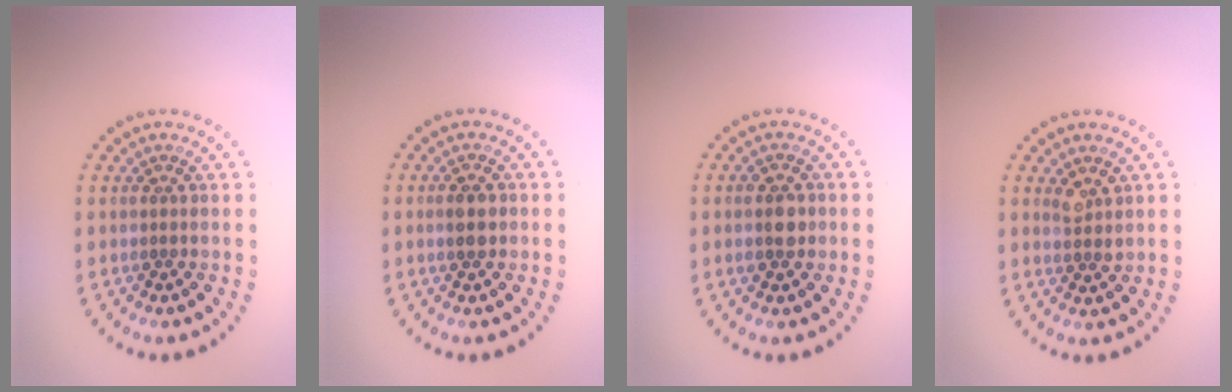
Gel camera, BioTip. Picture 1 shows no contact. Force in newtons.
{"total": 1.8, "press": 1.7, "slide": 0.3}
{"total": 2.6, "press": 2.5, "slide": 0.3}
{"total": 1.6, "press": 1.3, "slide": 0.9}